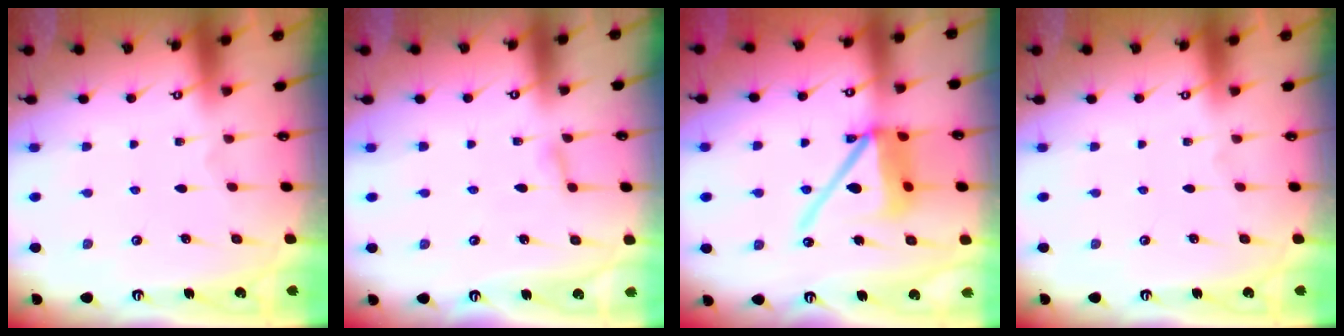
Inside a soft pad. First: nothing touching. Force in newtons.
{"total": 3.5, "press": 3.4, "slide": 0.2}
{"total": 14.9, "press": 14.8, "slide": 2.0}
{"total": 0.0}